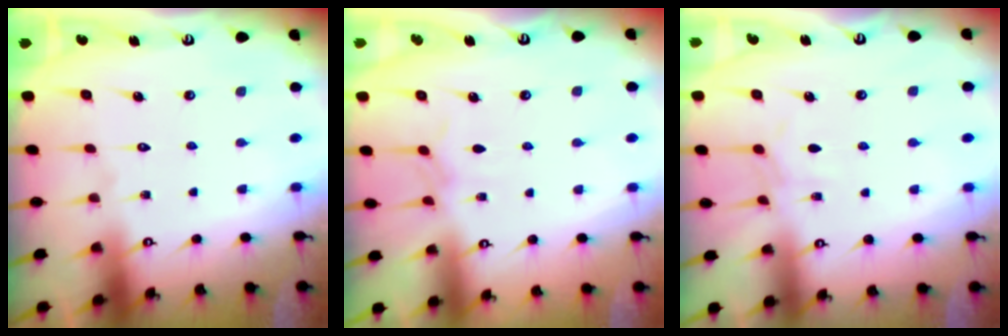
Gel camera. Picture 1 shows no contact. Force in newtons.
{"total": 3.1, "press": 3.1, "slide": 0.5}
{"total": 4.9, "press": 4.9, "slide": 0.7}